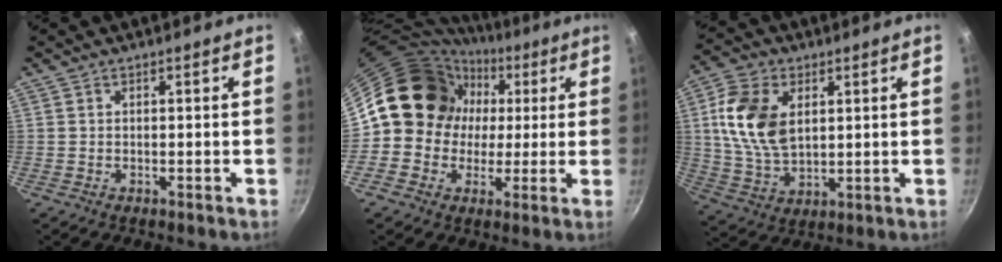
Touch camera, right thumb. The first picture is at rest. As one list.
[{"total": 13.9, "force": [2.2, 12.7, 5.1], "torque": [-0.039, 0.013, 0.025]}, {"total": 13.8, "force": [3.3, 8.8, 10.1], "torque": [-0.183, -0.012, 0.067]}]